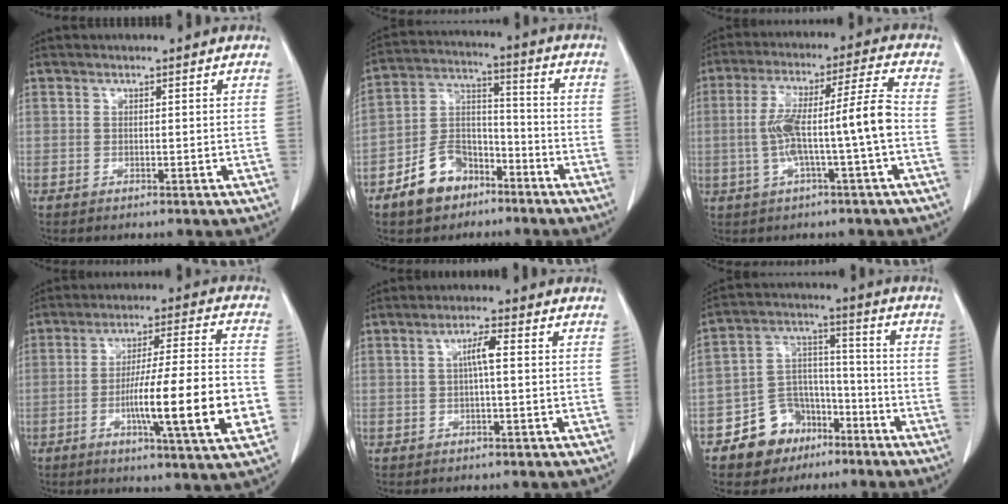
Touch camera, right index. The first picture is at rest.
{"total": 10.3, "force": [-6.4, 6.5, 4.6], "torque": [-0.098, 0.021, -0.112]}
{"total": 11.0, "force": [-1.6, -0.3, 10.9], "torque": [-0.201, 0.028, -0.025]}
{"total": 16.8, "force": [-4.3, 0.5, 16.3], "torque": [-0.242, -0.002, -0.064]}
{"total": 2.9, "force": [0.3, 0.2, 2.9], "torque": [-0.055, 0.004, 0.006]}
{"total": 10.3, "force": [-6.2, 7.6, 3.2], "torque": [-0.056, 0.036, -0.100]}